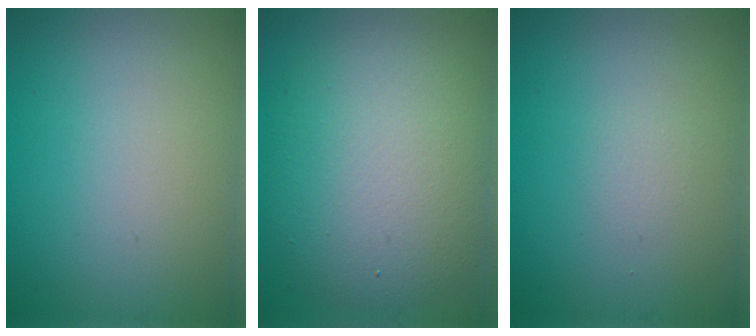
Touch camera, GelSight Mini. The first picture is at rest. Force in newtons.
{"total": 8.5, "press": 8.4, "slide": 0.9}
{"total": 0.6, "press": 0.6, "slide": 0.0}